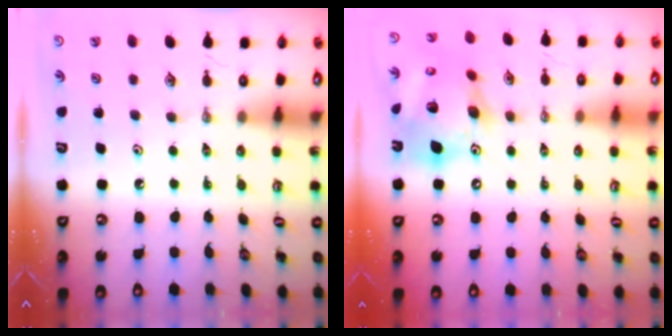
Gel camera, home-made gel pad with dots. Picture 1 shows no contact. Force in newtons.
{"total": 18.8, "press": 18.6, "slide": 3.2}